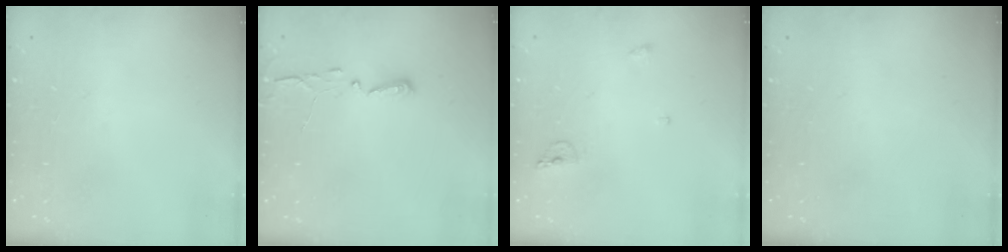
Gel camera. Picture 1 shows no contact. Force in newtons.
{"total": 3.1, "press": 3.1, "slide": 0.3}
{"total": 5.7, "press": 5.6, "slide": 1.2}
{"total": 0.0}